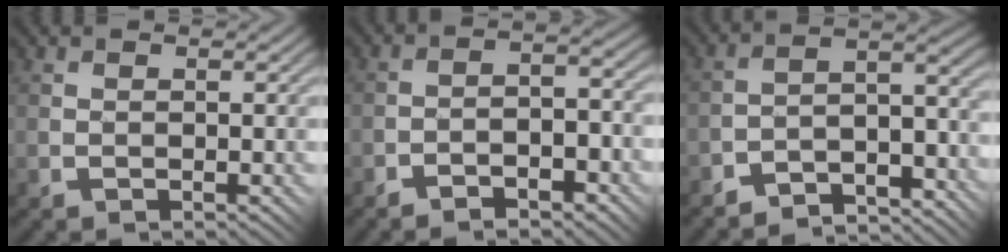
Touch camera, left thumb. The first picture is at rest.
{"total": 5.2, "force": [-3.3, 1.8, 3.6], "torque": [-0.054, 0.006, -0.056]}
{"total": 7.6, "force": [-6.6, 2.0, 3.2], "torque": [-0.036, 0.000, -0.120]}